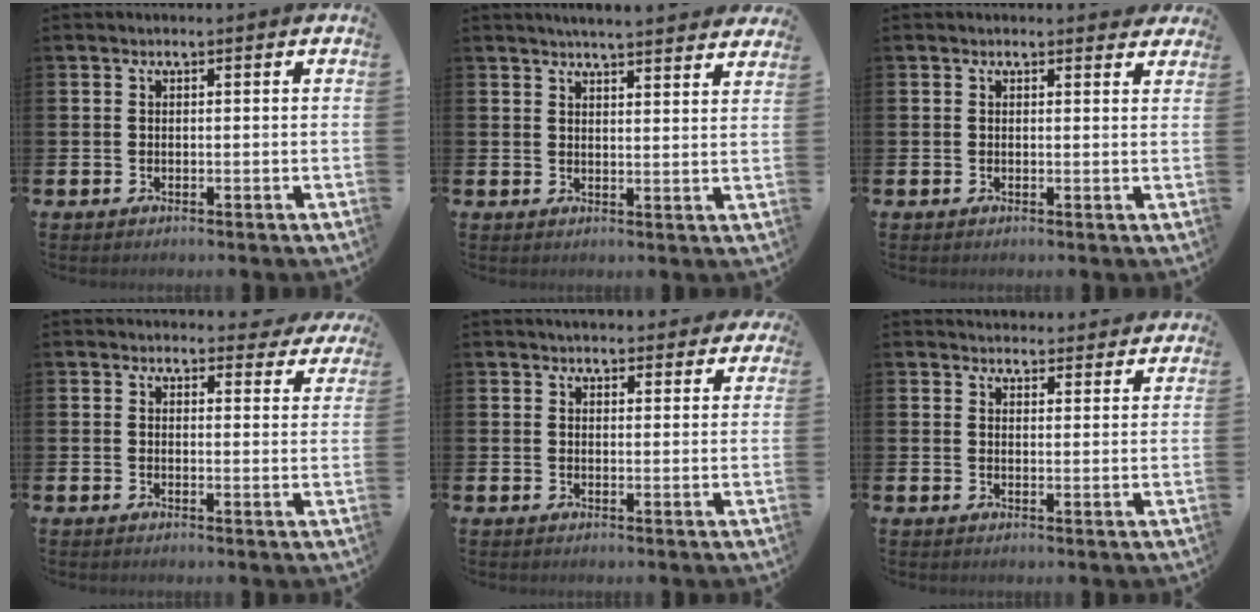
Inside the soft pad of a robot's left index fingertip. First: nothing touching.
{"total": 4.3, "force": [4.3, -0.5, 0.6], "torque": [-0.019, -0.022, 0.077]}
{"total": 1.0, "force": [1.0, 0.4, 0.1], "torque": [0.005, 0.001, 0.017]}
{"total": 2.6, "force": [2.4, 0.9, 0.2], "torque": [0.006, -0.013, 0.040]}
{"total": 3.2, "force": [3.0, 0.9, 0.1], "torque": [0.001, -0.013, 0.055]}
{"total": 3.5, "force": [3.4, 0.7, -0.1], "torque": [0.005, -0.023, 0.061]}